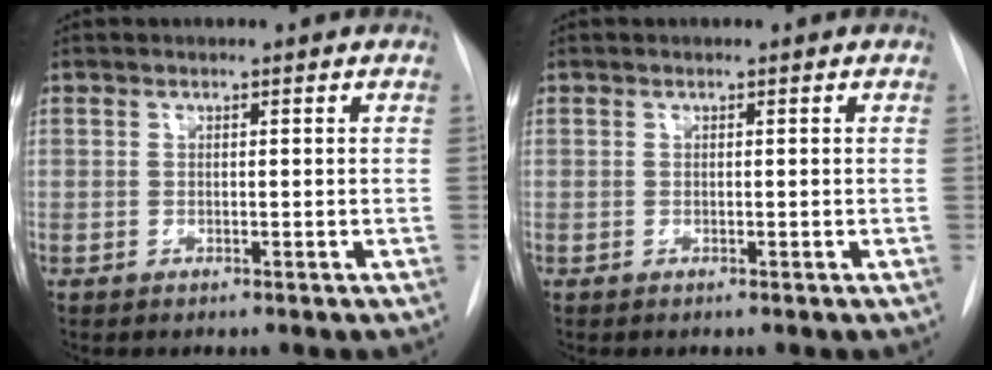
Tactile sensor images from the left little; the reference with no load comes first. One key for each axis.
{"total": 0.0}